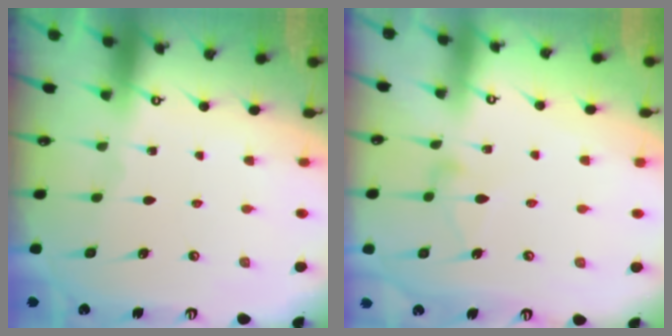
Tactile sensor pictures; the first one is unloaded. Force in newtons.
{"total": 6.0, "press": 6.0, "slide": 0.3}